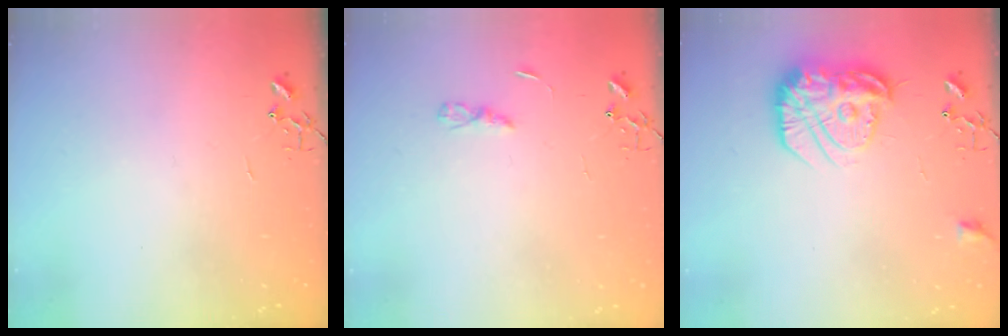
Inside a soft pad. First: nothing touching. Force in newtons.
{"total": 2.9, "press": 2.9, "slide": 0.3}
{"total": 18.4, "press": 18.3, "slide": 1.2}